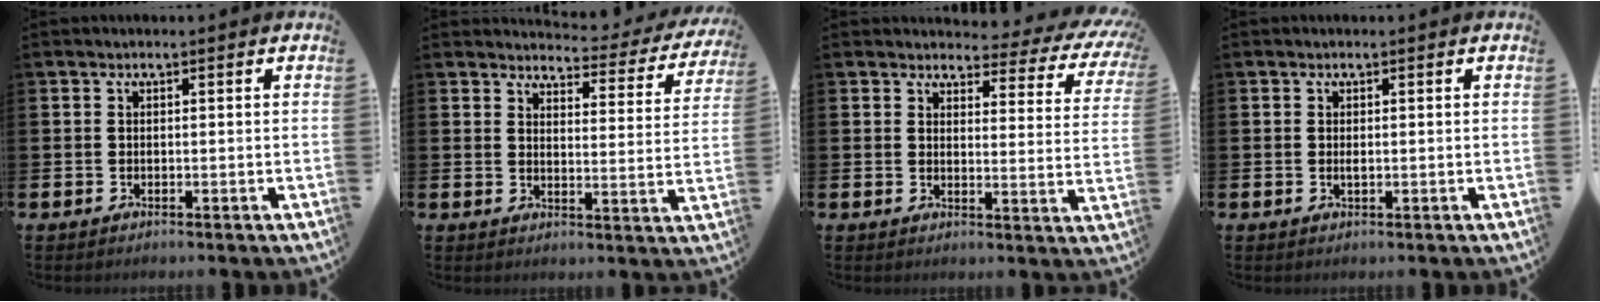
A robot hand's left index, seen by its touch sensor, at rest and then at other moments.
{"total": 3.1, "force": [2.9, 0.8, 0.6], "torque": [-0.016, -0.031, 0.042]}
{"total": 2.9, "force": [2.5, 1.2, 0.8], "torque": [-0.020, -0.032, 0.034]}
{"total": 0.7, "force": [0.0, 0.2, 0.6], "torque": [-0.008, -0.001, -0.001]}